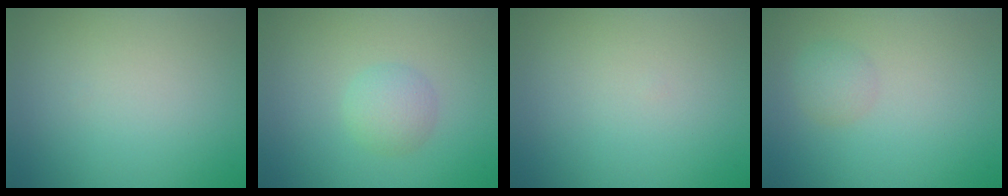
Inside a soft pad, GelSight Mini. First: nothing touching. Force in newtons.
{"total": 2.1, "press": 2.1, "slide": 0.1}
{"total": 0.0}
{"total": 1.5, "press": 1.5, "slide": 0.0}